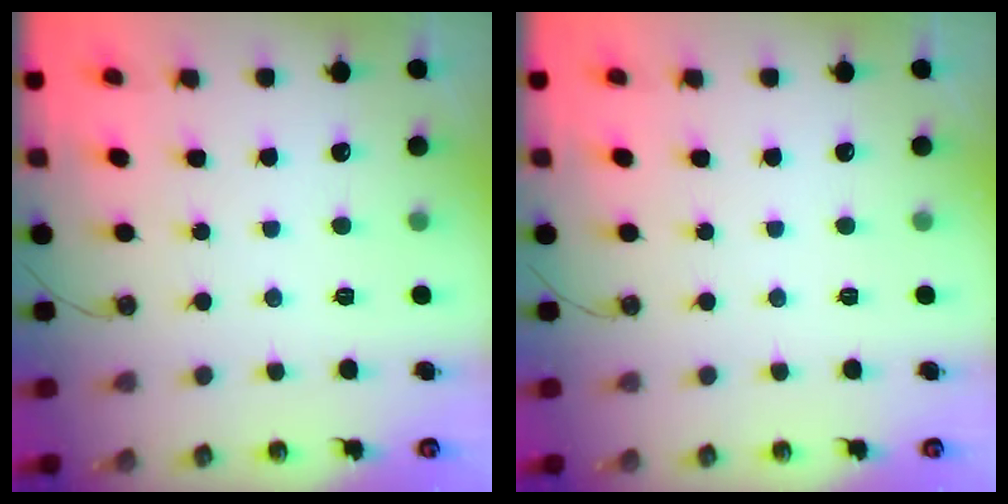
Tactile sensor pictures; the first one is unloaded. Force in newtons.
{"total": 0.0}